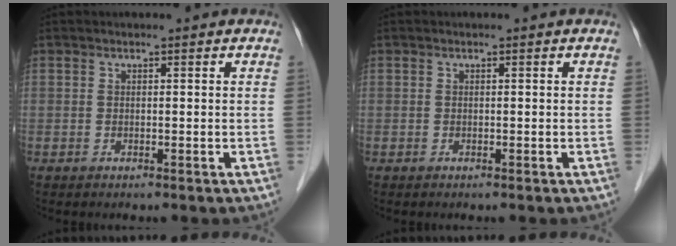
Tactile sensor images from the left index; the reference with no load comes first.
{"total": 0.0}